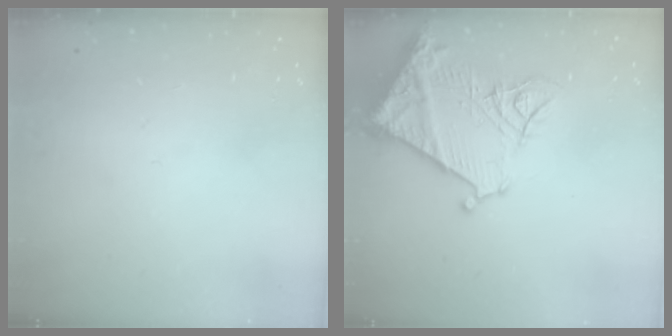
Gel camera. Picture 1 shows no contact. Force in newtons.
{"total": 17.0, "press": 16.8, "slide": 2.0}